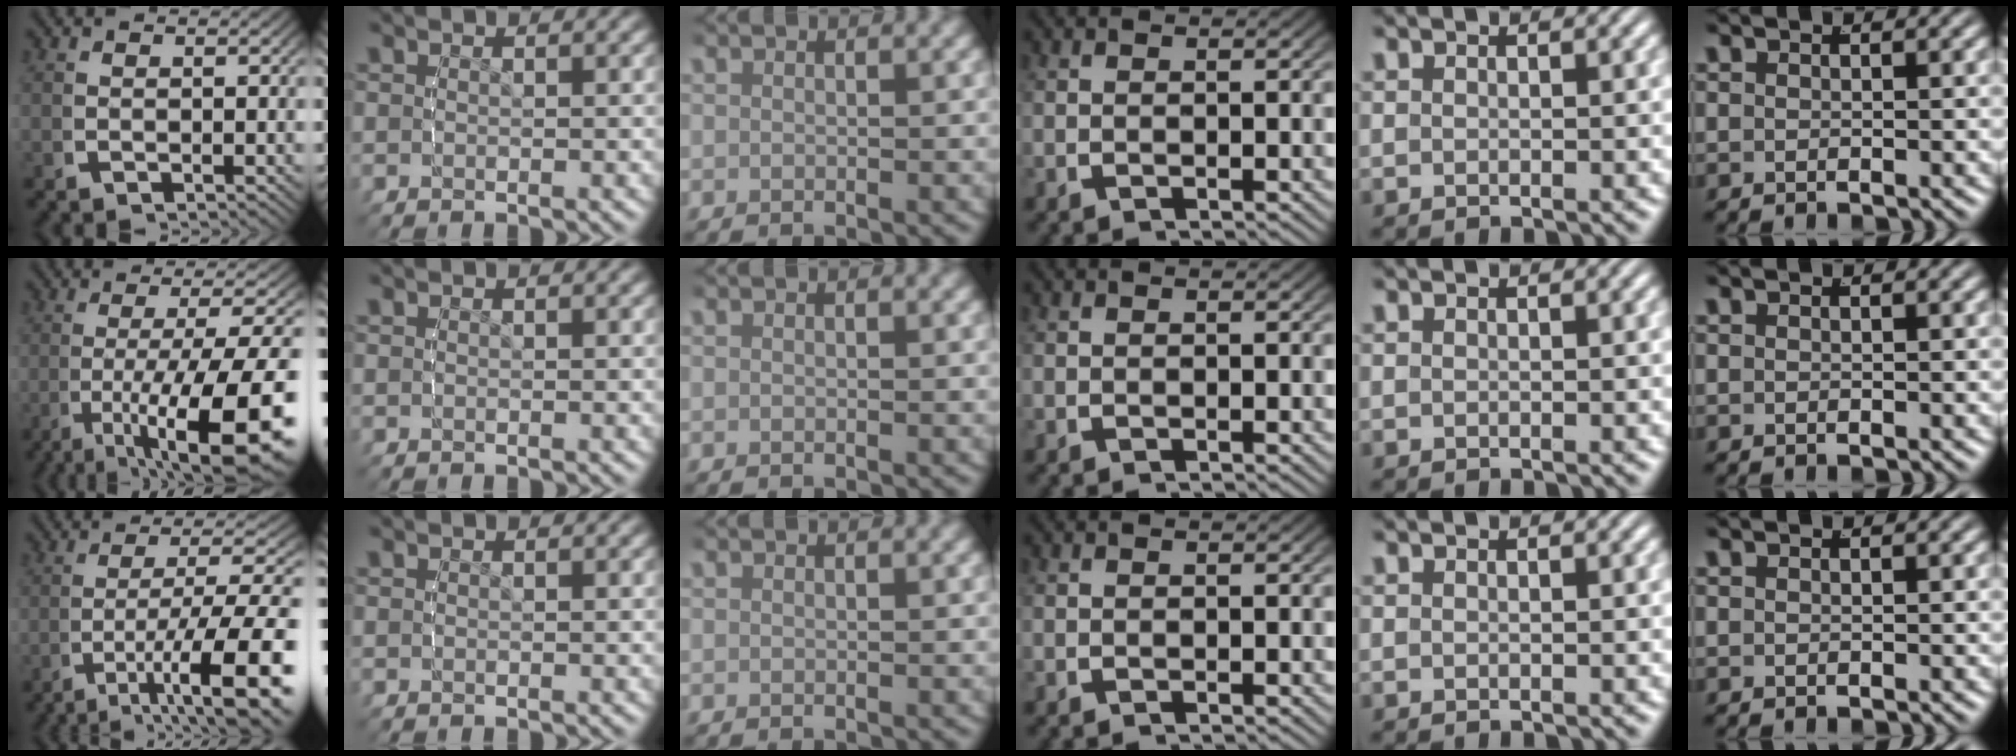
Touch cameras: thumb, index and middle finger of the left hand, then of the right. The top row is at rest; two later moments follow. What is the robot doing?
{"motion": "lift_and_place", "object": "bottle"}